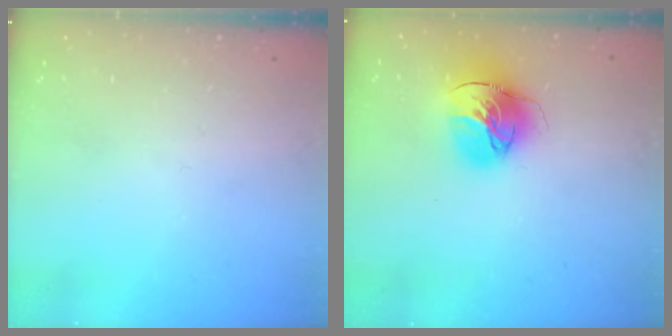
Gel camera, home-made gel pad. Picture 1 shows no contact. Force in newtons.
{"total": 17.5, "press": 17.4, "slide": 1.7}